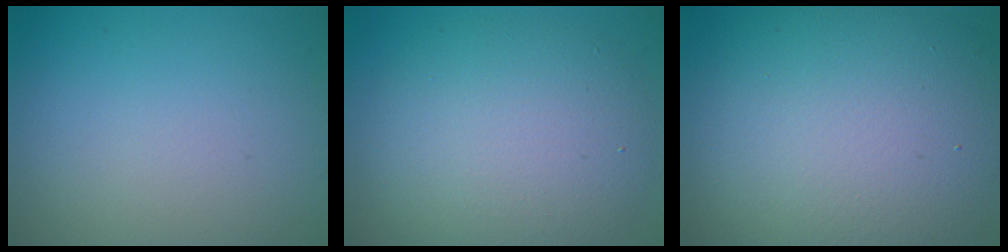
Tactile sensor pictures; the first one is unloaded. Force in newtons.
{"total": 7.7, "press": 7.6, "slide": 0.3}
{"total": 13.5, "press": 13.5, "slide": 1.3}